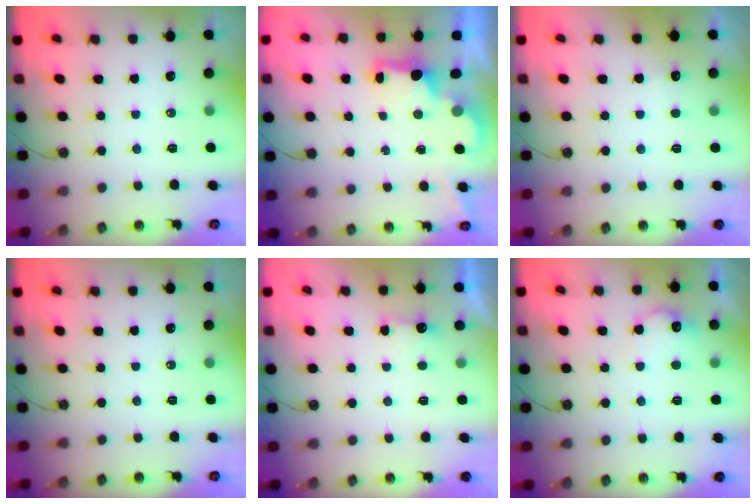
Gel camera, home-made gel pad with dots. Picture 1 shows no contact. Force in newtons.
{"total": 2.3, "press": 2.2, "slide": 0.7}
{"total": 3.0, "press": 2.8, "slide": 1.0}
{"total": 0.0}
{"total": 2.3, "press": 2.2, "slide": 0.8}
{"total": 10.9, "press": 10.9, "slide": 0.4}